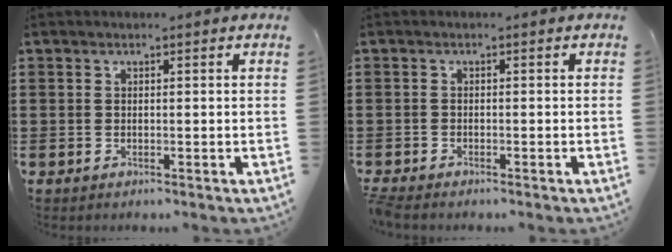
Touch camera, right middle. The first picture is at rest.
{"total": 0.9, "force": [-0.9, 0.1, 0.2], "torque": [-0.006, -0.002, -0.018]}